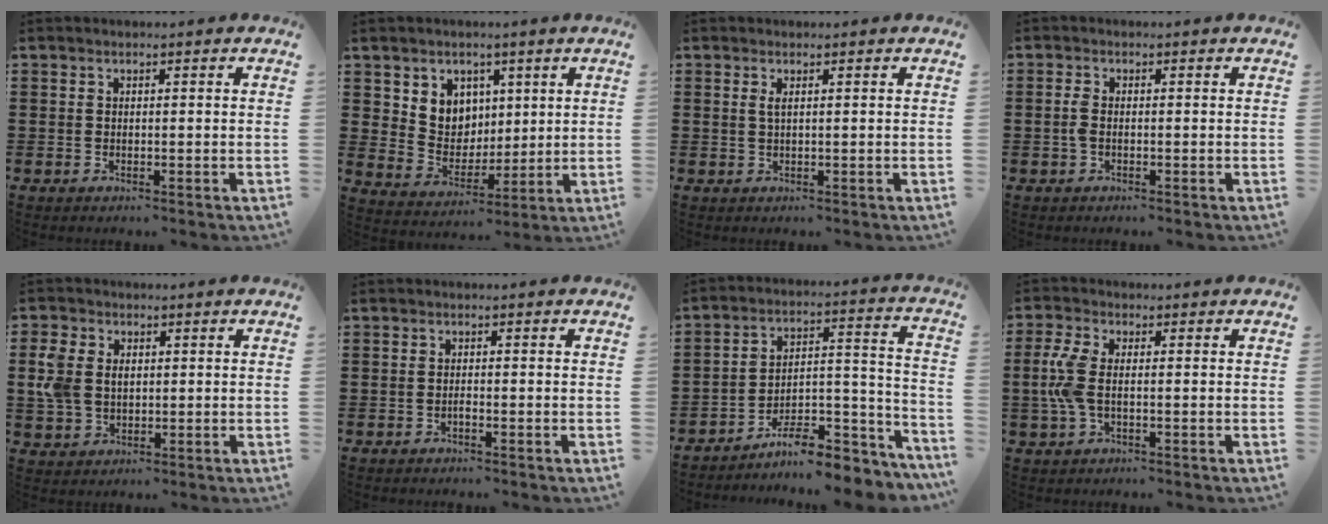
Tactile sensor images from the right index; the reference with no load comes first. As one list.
[{"total": 6.1, "force": [2.9, 5.3, 0.3], "torque": [-0.033, -0.006, 0.054]}, {"total": 1.1, "force": [0.3, 0.2, 1.0], "torque": [-0.021, 0.002, 0.005]}, {"total": 1.7, "force": [-0.4, 0.6, 1.5], "torque": [-0.036, -0.002, -0.010]}, {"total": 4.9, "force": [0.6, 3.8, 3.0], "torque": [-0.081, 0.010, 0.004]}, {"total": 0.8, "force": [-0.5, 0.0, 0.5], "torque": [-0.011, -0.004, -0.009]}, {"total": 8.9, "force": [-7.7, 2.1, 4.0], "torque": [-0.049, 0.025, -0.141]}, {"total": 5.6, "force": [-0.4, 2.6, 5.0], "torque": [-0.131, -0.008, -0.017]}]